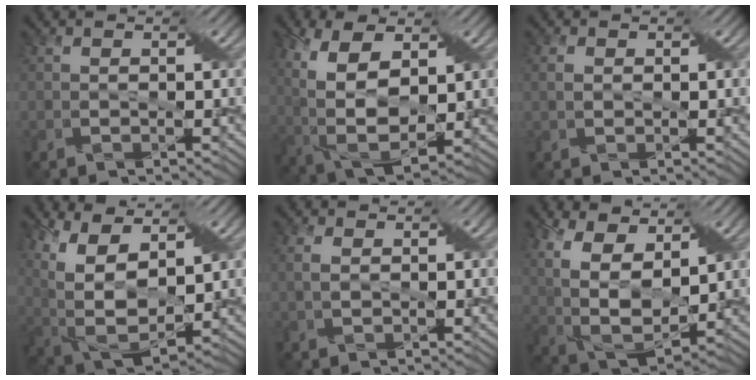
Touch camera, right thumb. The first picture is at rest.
{"total": 12.9, "force": [2.8, 7.1, 10.4], "torque": [-0.244, -0.002, 0.054]}
{"total": 1.4, "force": [0.3, 1.0, 0.9], "torque": [-0.024, 0.004, 0.005]}
{"total": 13.9, "force": [4.4, 7.7, 10.7], "torque": [-0.249, 0.003, 0.089]}
{"total": 2.2, "force": [0.5, 1.3, 1.7], "torque": [-0.042, 0.003, 0.012]}
{"total": 13.5, "force": [5.0, 7.5, 10.1], "torque": [-0.240, 0.014, 0.092]}